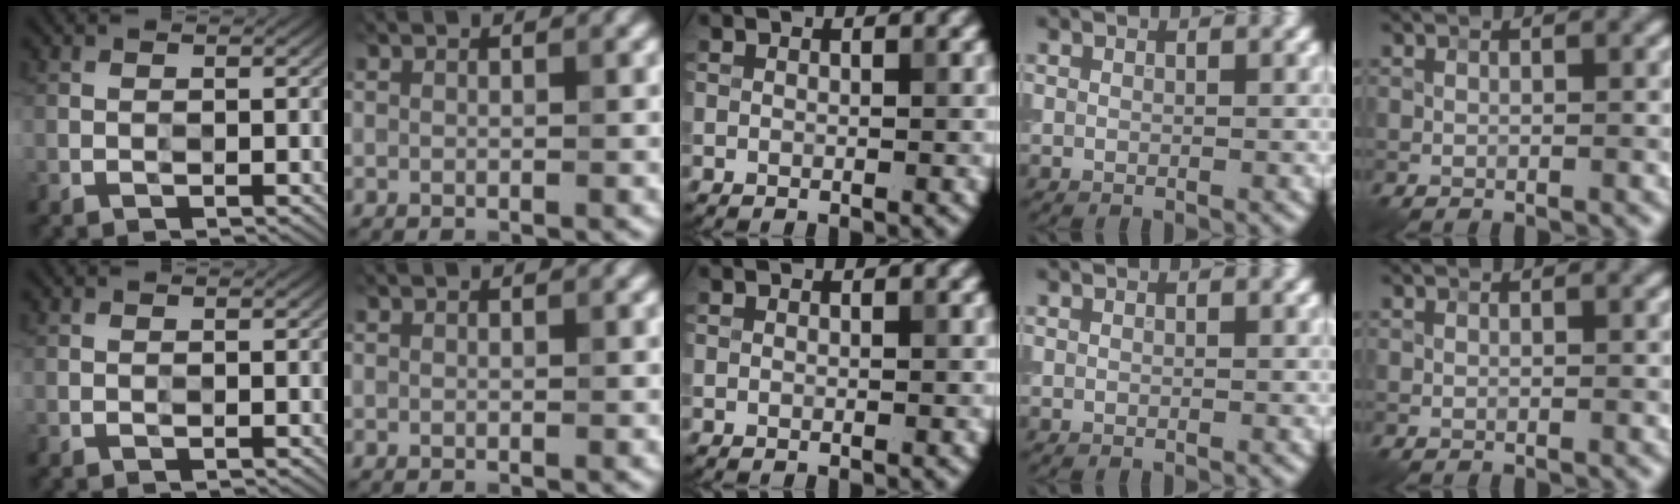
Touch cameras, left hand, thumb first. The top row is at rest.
{}